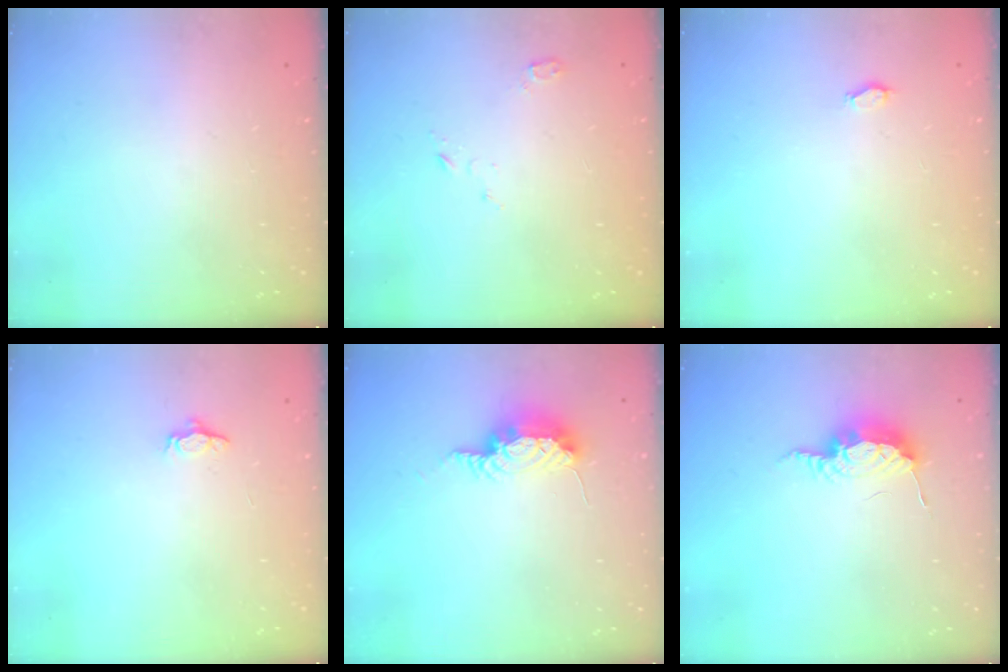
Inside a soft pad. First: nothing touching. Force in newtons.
{"total": 3.4, "press": 3.4, "slide": 0.4}
{"total": 2.3, "press": 2.0, "slide": 1.2}
{"total": 3.3, "press": 3.2, "slide": 0.5}
{"total": 7.9, "press": 7.7, "slide": 1.8}
{"total": 8.7, "press": 8.6, "slide": 0.9}